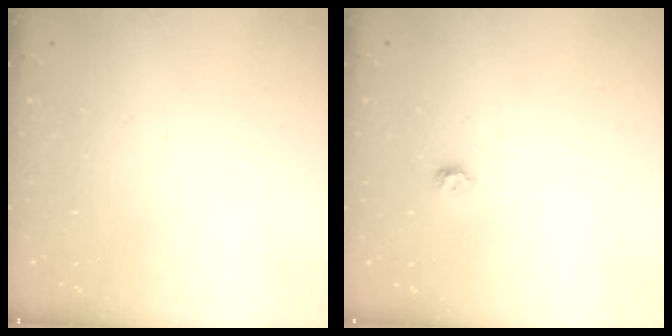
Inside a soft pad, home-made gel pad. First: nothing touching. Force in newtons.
{"total": 3.9, "press": 3.9, "slide": 0.6}